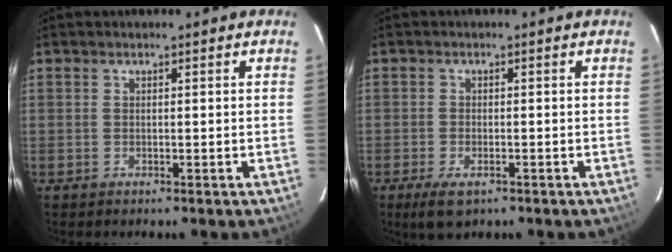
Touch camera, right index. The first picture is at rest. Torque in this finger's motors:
{"motor_torque": [0.40, -0.36, 0.22, 0.03]}